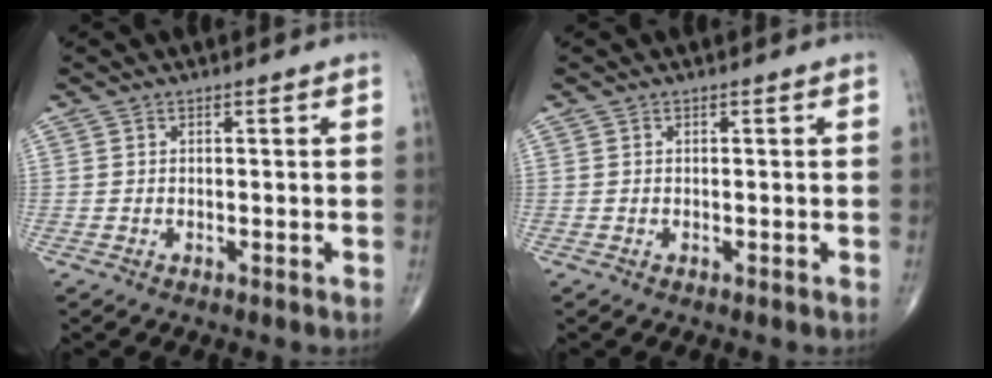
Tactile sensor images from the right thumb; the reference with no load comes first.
{"total": 0.0}